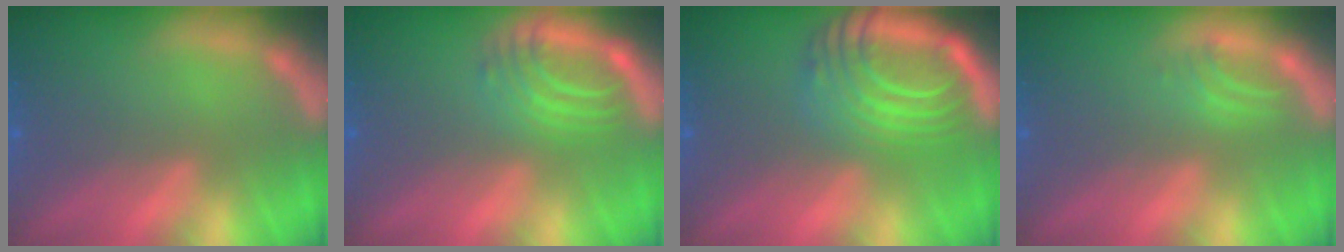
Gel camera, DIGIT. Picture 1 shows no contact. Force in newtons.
{"total": 4.5}
{"total": 9.5}
{"total": 1.5}